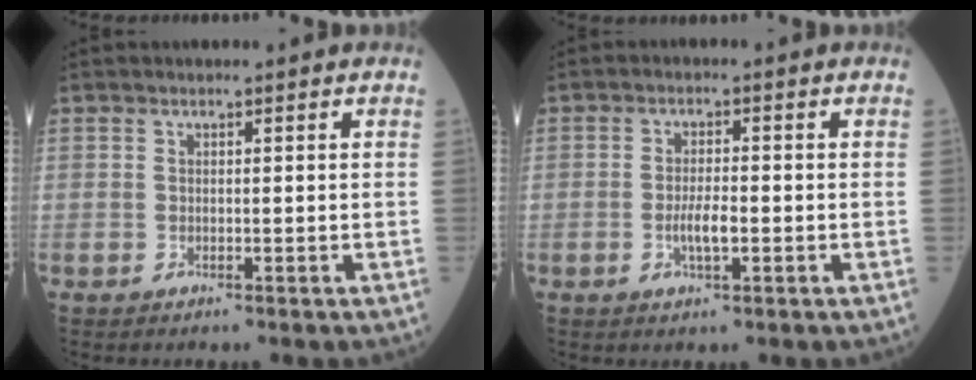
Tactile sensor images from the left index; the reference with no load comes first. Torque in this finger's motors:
{"motor_torque": [0.85, -0.06, 0.14, 0.06]}